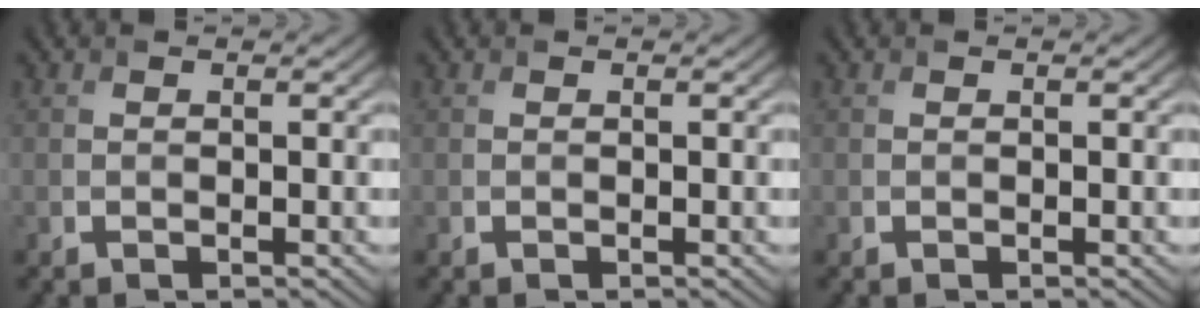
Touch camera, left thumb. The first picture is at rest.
{"total": 0.0}
{"total": 0.0}